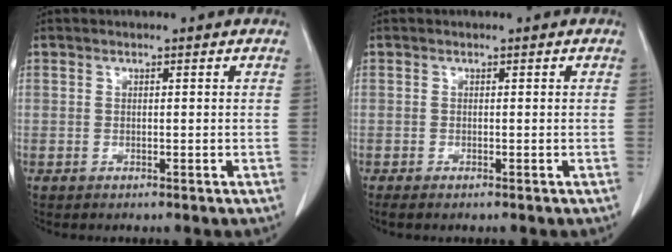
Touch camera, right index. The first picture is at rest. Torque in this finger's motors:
{"motor_torque": [0.02, 0.02, 0.06, 0.02]}